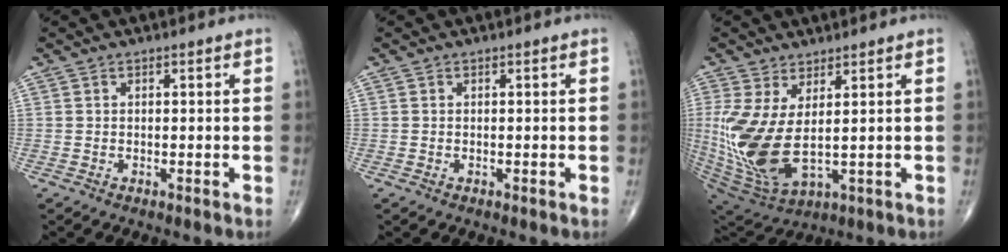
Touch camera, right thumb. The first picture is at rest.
{"total": 0.0}
{"total": 14.5, "force": [1.2, 6.5, 12.9], "torque": [-0.294, -0.029, 0.045]}